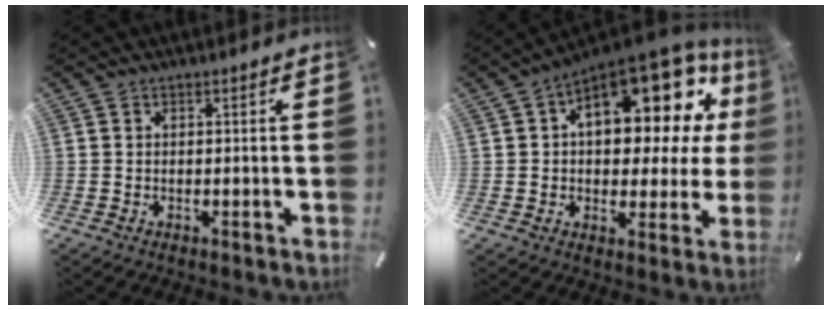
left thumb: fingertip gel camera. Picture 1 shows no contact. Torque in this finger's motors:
{"motor_torque": [2.07, 2.13, 2.02, -0.75, 0.51]}